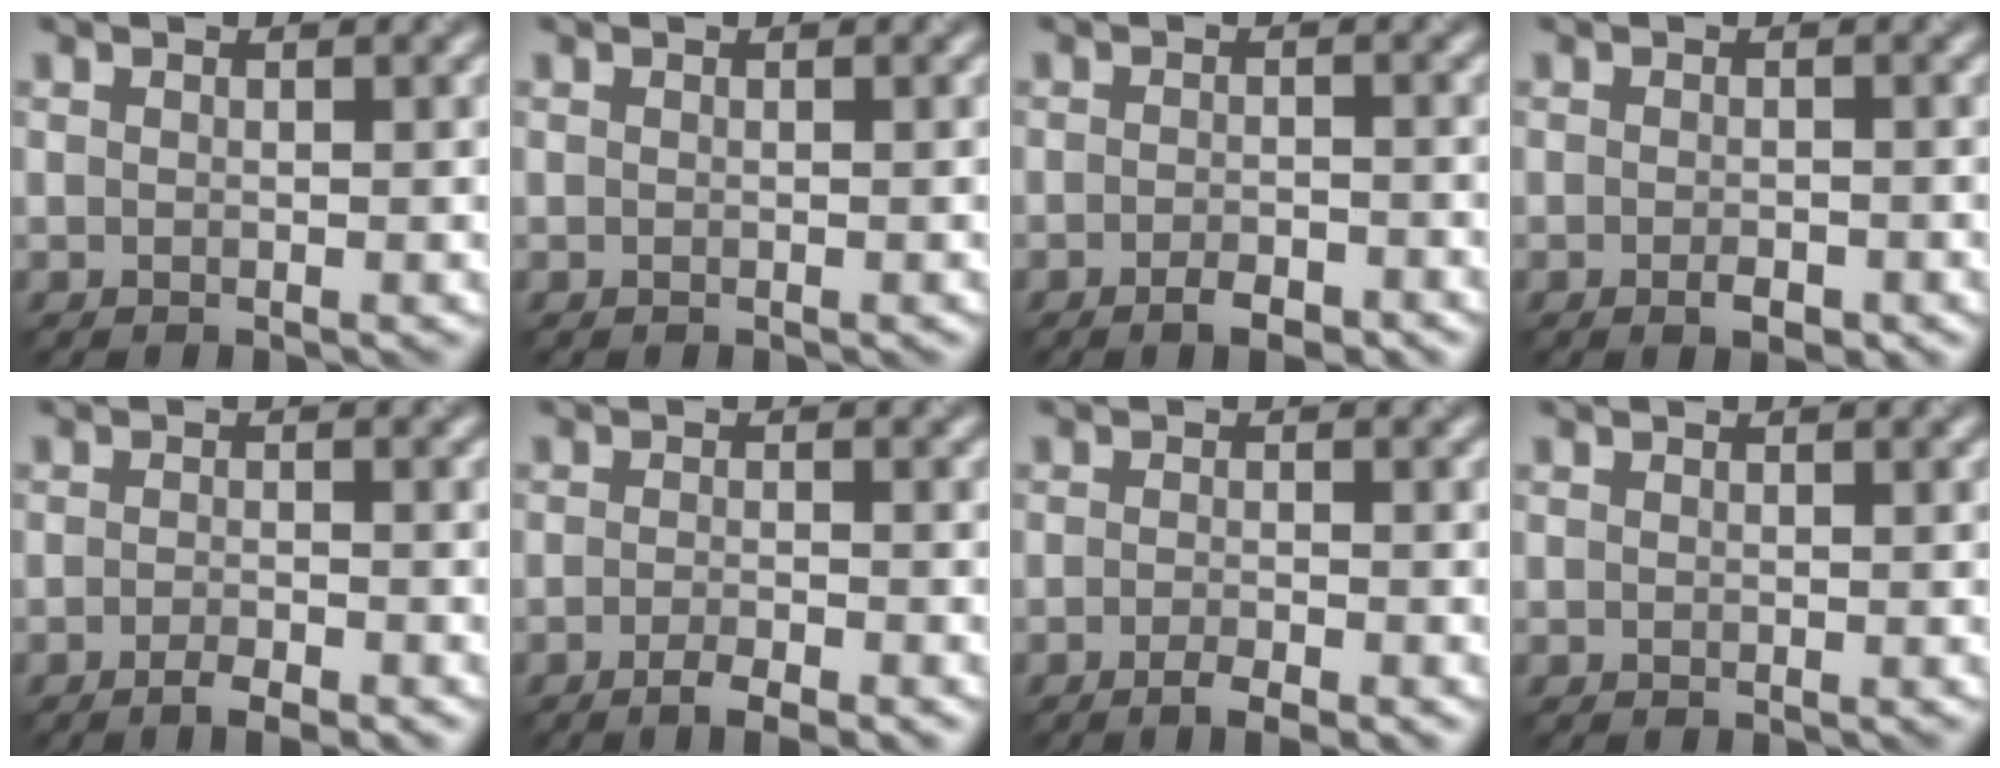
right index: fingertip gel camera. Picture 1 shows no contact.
{"total": 0.0}
{"total": 2.3, "force": [-1.5, 0.8, 1.6], "torque": [-0.024, -0.001, -0.025]}
{"total": 1.6, "force": [-0.8, 0.7, 1.2], "torque": [-0.020, -0.004, -0.012]}
{"total": 2.3, "force": [-1.5, 0.5, 1.6], "torque": [-0.025, -0.002, -0.028]}
{"total": 2.8, "force": [-1.7, 0.6, 2.1], "torque": [-0.033, -0.002, -0.033]}
{"total": 2.5, "force": [-1.5, 0.6, 1.9], "torque": [-0.029, -0.001, -0.029]}
{"total": 0.0}